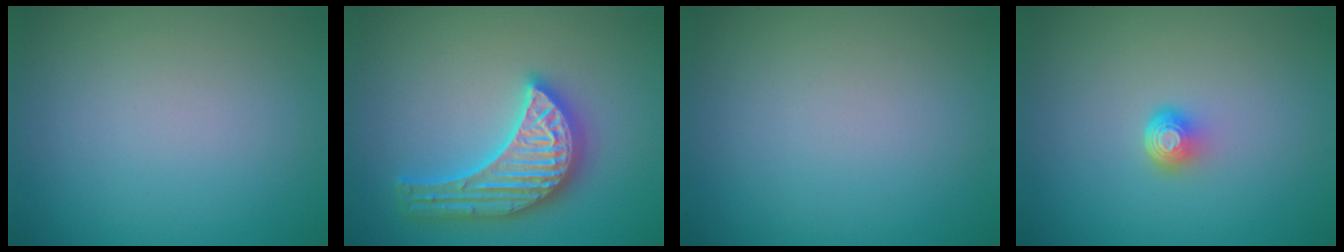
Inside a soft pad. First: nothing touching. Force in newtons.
{"total": 5.6, "press": 5.5, "slide": 0.5}
{"total": 0.0}
{"total": 2.0, "press": 1.3, "slide": 1.6}